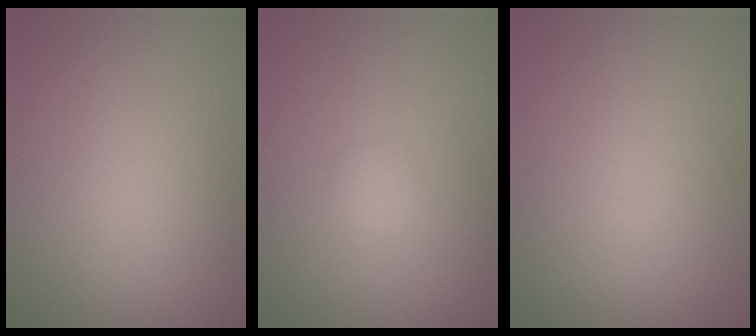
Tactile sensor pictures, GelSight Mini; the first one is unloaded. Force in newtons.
{"total": 0.8, "press": 0.8, "slide": 0.1}
{"total": 0.0}